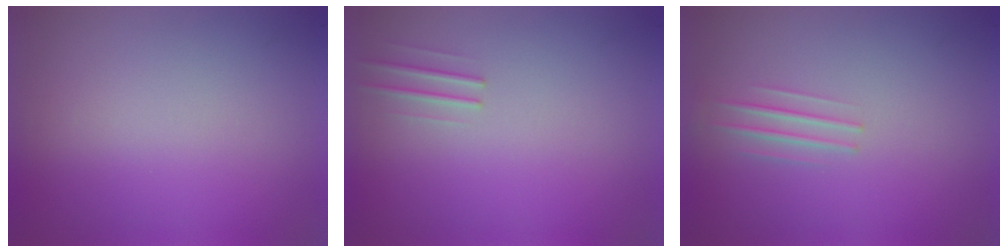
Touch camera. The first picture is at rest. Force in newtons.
{"total": 1.1}
{"total": 1.2}